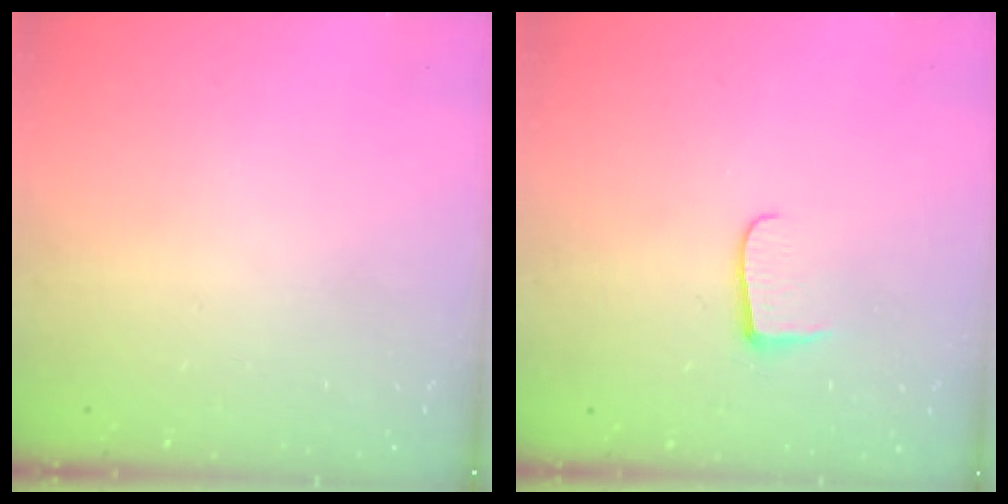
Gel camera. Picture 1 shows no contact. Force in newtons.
{"total": 6.2, "press": 6.1, "slide": 0.7}